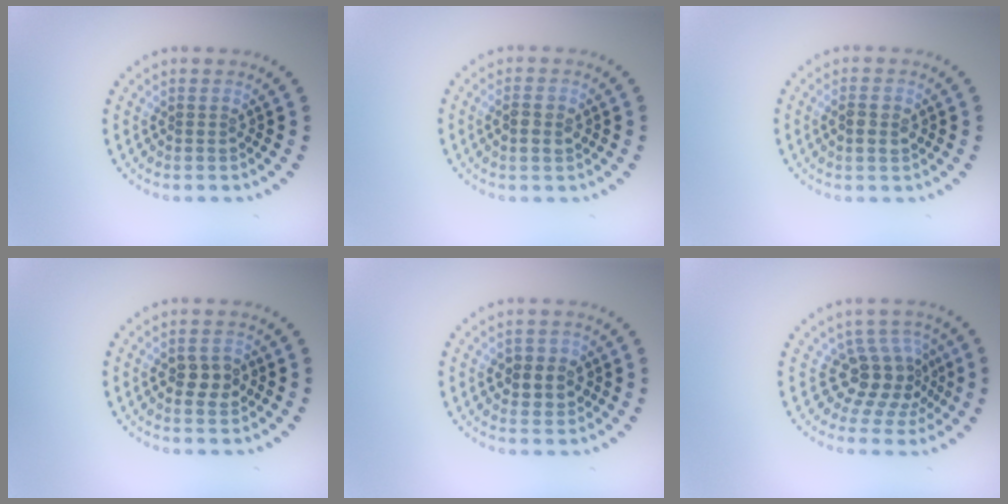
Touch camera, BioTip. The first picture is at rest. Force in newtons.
{"total": 1.8, "press": 1.8, "slide": 0.1}
{"total": 1.8, "press": 1.8, "slide": 0.1}
{"total": 2.6, "press": 2.6, "slide": 0.0}
{"total": 2.9, "press": 2.8, "slide": 0.8}
{"total": 4.3, "press": 3.1, "slide": 2.9}